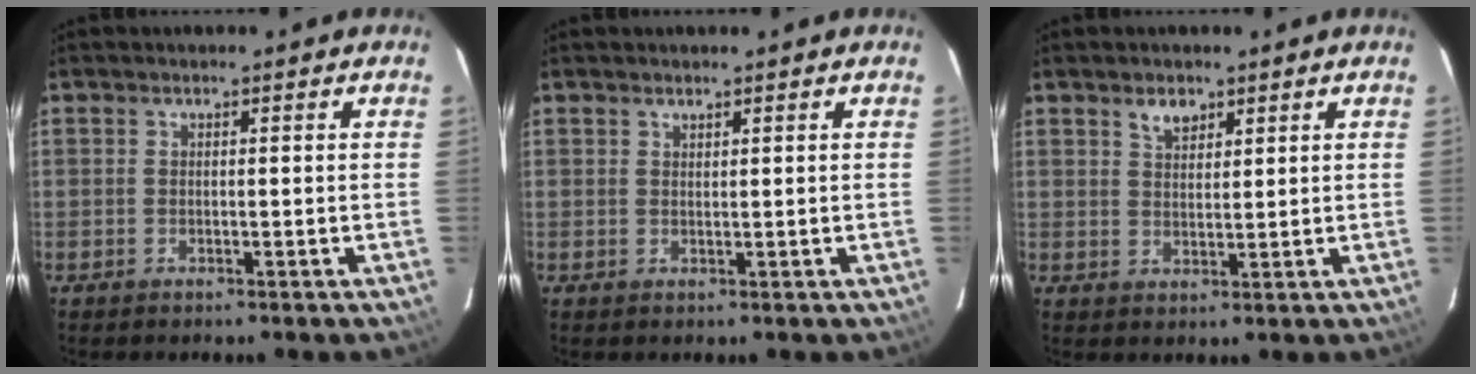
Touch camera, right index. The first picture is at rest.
{"total": 0.8, "force": [0.8, 0.2, 0.1], "torque": [-0.003, 0.001, 0.015]}
{"total": 3.3, "force": [2.2, 1.9, 1.6], "torque": [-0.022, 0.008, 0.041]}